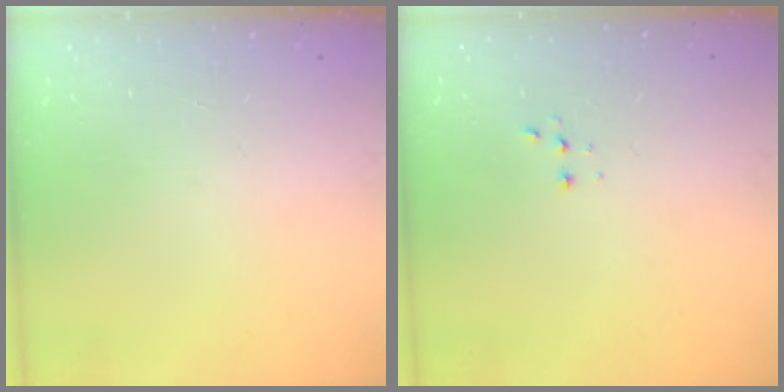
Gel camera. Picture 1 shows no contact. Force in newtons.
{"total": 2.7, "press": 2.7, "slide": 0.5}